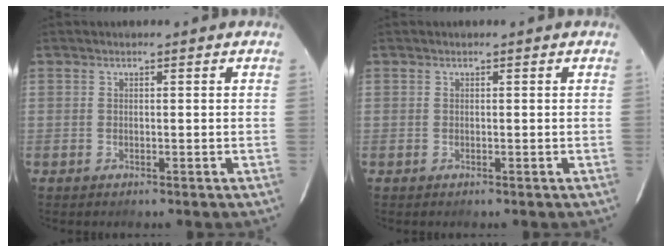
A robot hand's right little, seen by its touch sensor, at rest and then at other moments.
{"total": 0.0}